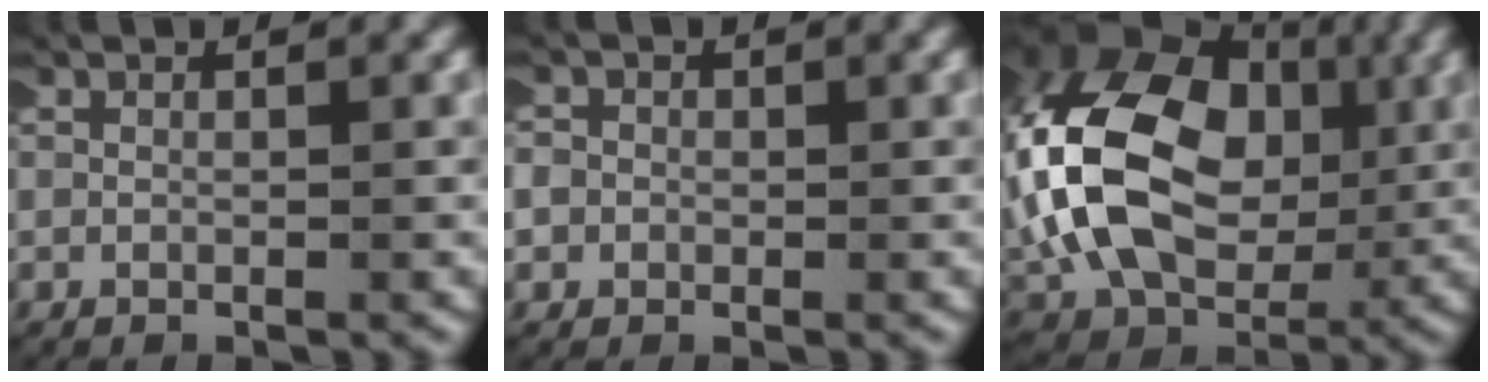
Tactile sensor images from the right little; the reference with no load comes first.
{"total": 3.0, "force": [-0.2, 2.9, 0.6], "torque": [-0.022, 0.004, -0.015]}
{"total": 16.1, "force": [1.7, 11.3, 11.2], "torque": [-0.259, -0.027, 0.037]}